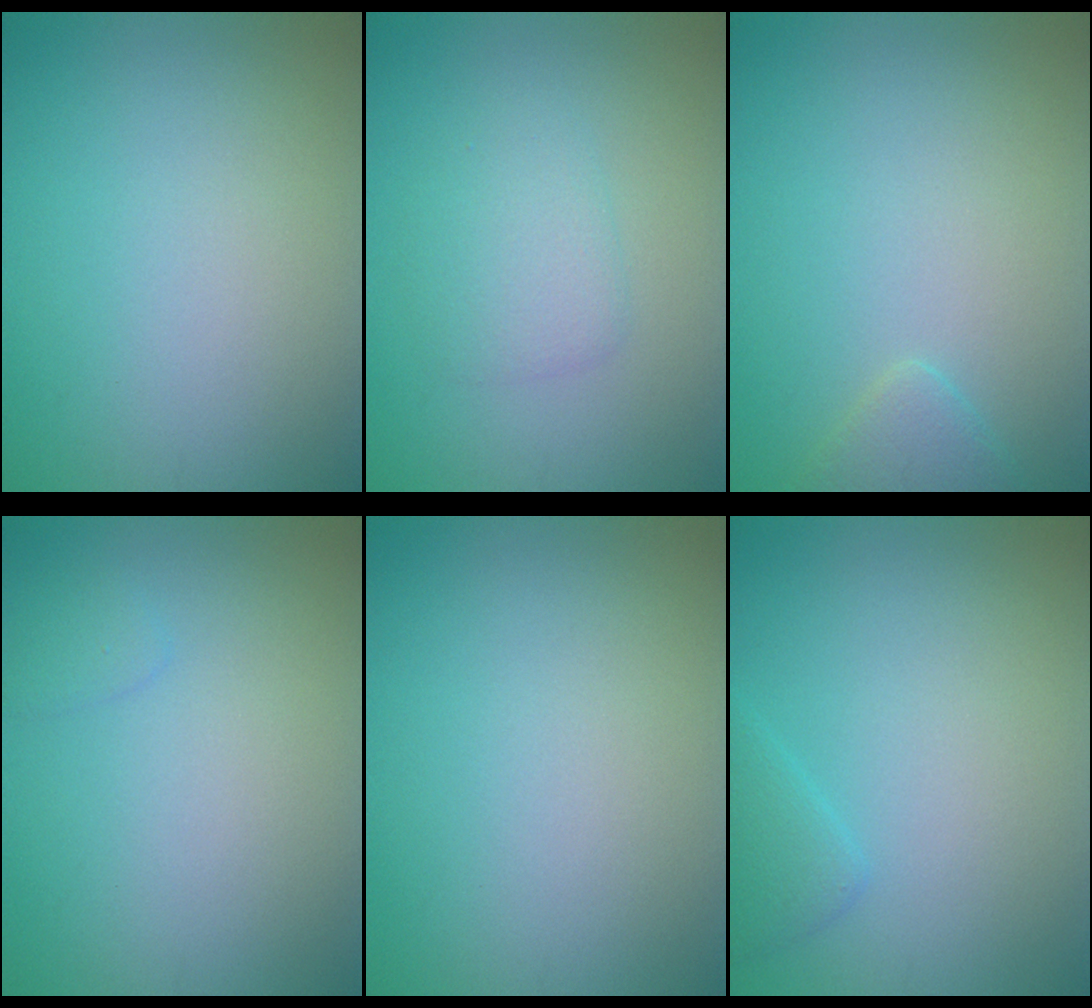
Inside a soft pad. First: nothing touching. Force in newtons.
{"total": 2.3, "press": 2.3, "slide": 0.0}
{"total": 1.7, "press": 1.7, "slide": 0.1}
{"total": 0.8, "press": 0.8, "slide": 0.0}
{"total": 0.0}
{"total": 1.6, "press": 1.6, "slide": 0.1}